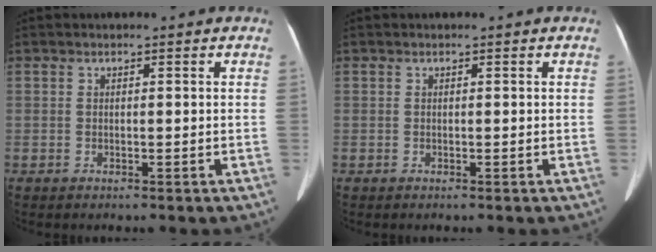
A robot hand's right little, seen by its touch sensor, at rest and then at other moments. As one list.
[{"total": 0.0}]